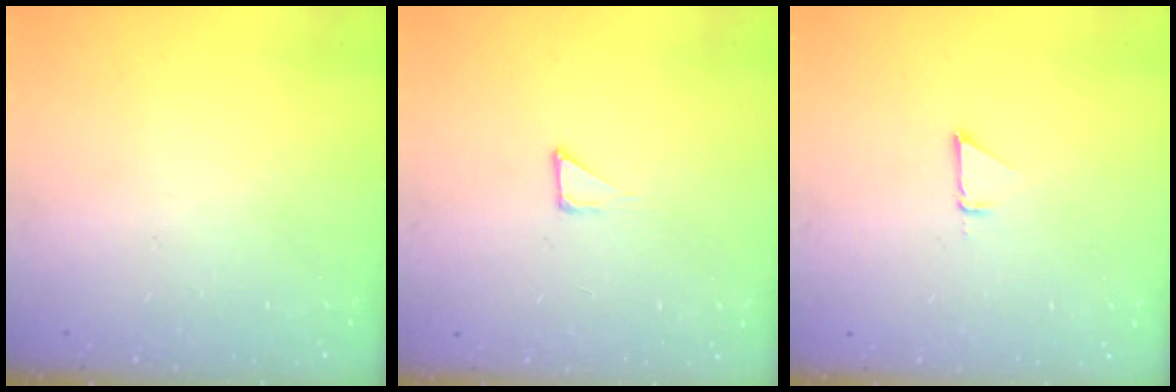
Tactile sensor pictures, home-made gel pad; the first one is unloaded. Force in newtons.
{"total": 2.7, "press": 2.7, "slide": 0.3}
{"total": 2.5, "press": 2.5, "slide": 0.1}